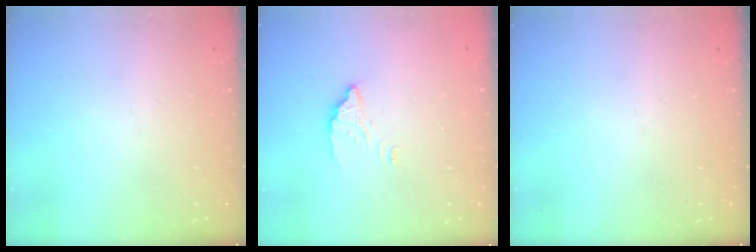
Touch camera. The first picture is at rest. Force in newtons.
{"total": 2.8, "press": 2.8, "slide": 0.3}
{"total": 0.0}